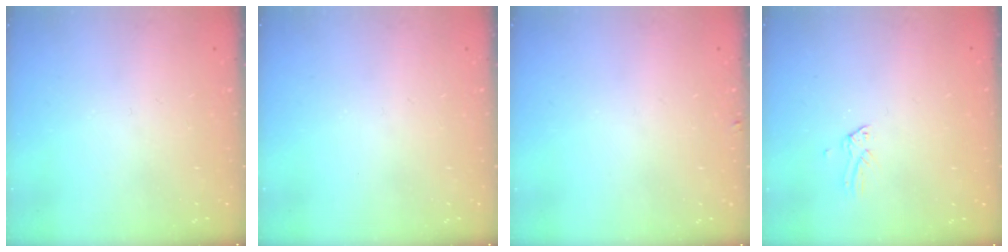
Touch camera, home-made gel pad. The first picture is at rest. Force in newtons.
{"total": 0.0}
{"total": 2.8, "press": 2.8, "slide": 0.3}
{"total": 0.0}